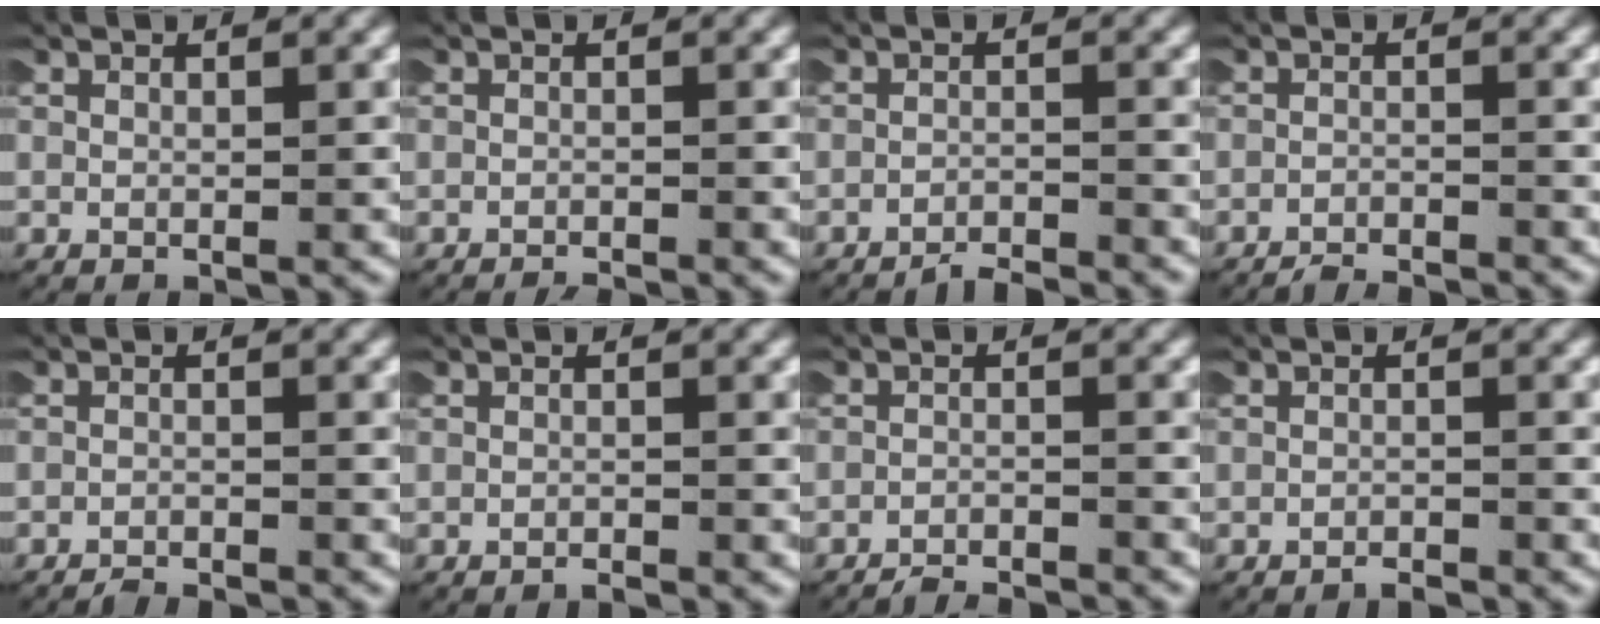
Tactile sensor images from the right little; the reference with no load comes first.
{"total": 2.3, "force": [-2.2, 0.2, 0.1], "torque": [-0.005, -0.009, -0.033]}
{"total": 3.7, "force": [-3.7, 0.2, 0.2], "torque": [-0.001, -0.011, -0.059]}
{"total": 4.3, "force": [-4.3, 0.7, 0.2], "torque": [-0.004, -0.016, -0.066]}
{"total": 2.8, "force": [-2.8, 0.3, 0.0], "torque": [-0.006, -0.012, -0.043]}
{"total": 0.8, "force": [-0.7, -0.2, -0.2], "torque": [-0.001, -0.004, -0.012]}
{"total": 4.9, "force": [-4.9, 0.8, 0.3], "torque": [-0.002, -0.017, -0.076]}
{"total": 1.3, "force": [-1.2, -0.1, -0.2], "torque": [-0.002, -0.006, -0.020]}